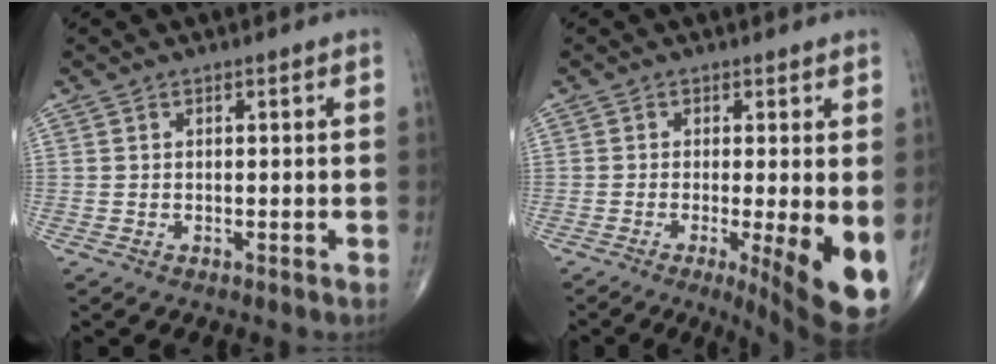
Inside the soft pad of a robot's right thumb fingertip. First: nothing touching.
{"total": 12.3, "force": [-2.8, 3.1, 11.5], "torque": [-0.148, -0.024, -0.033]}